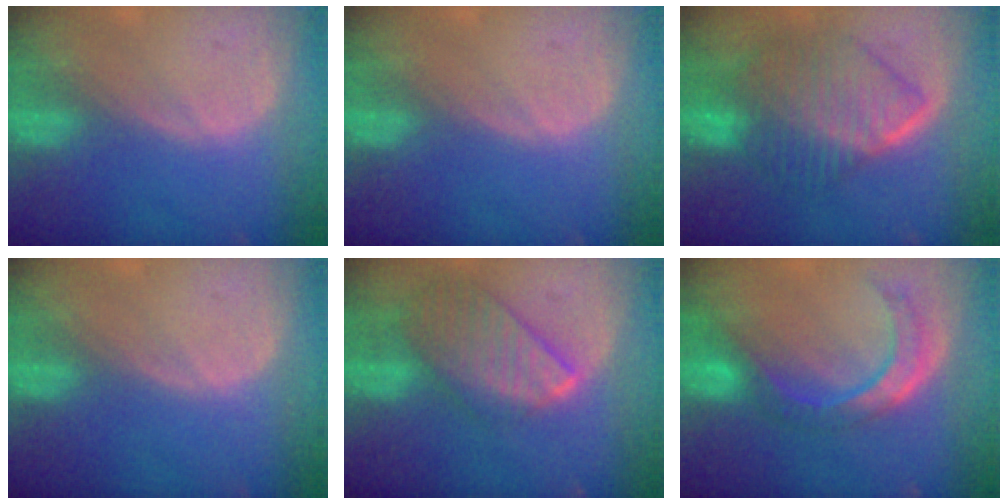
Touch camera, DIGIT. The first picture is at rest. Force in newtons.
{"total": 0.0}
{"total": 10.5, "press": 10.4, "slide": 1.0}
{"total": 0.0}
{"total": 9.7, "press": 8.4, "slide": 4.9}
{"total": 7.8, "press": 7.2, "slide": 3.0}